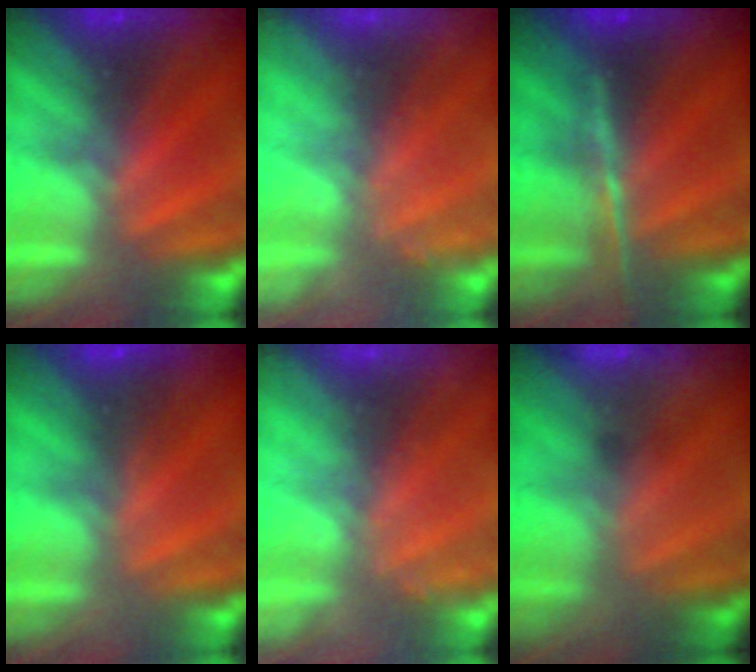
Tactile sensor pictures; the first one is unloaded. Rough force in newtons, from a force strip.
{"total": 2.5}
{"total": 7.9}
{"total": 2.9}
{"total": 2.5}
{"total": 2.2}